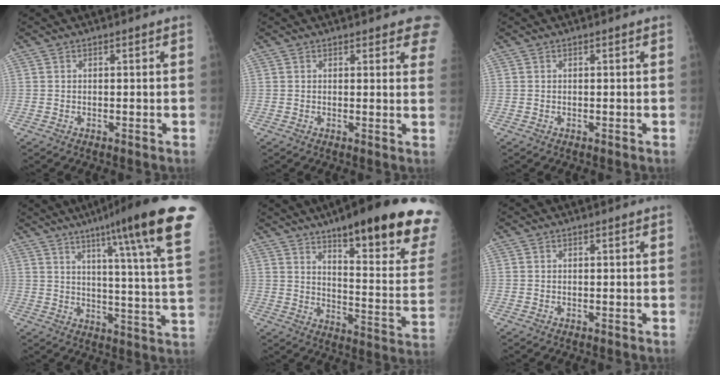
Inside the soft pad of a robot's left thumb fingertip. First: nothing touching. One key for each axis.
{"total": 5.6, "fx": 4.2, "fy": 1.8, "fz": 3.1, "tx": -0.004, "ty": -0.013, "tz": 0.037}
{"total": 0.0}
{"total": 24.0, "fx": 14.6, "fy": 1.3, "fz": 19.0, "tx": -0.257, "ty": -0.061, "tz": 0.192}
{"total": 27.0, "fx": 17.0, "fy": 4.9, "fz": 20.4, "tx": -0.233, "ty": -0.064, "tz": 0.236}
{"total": 0.0}